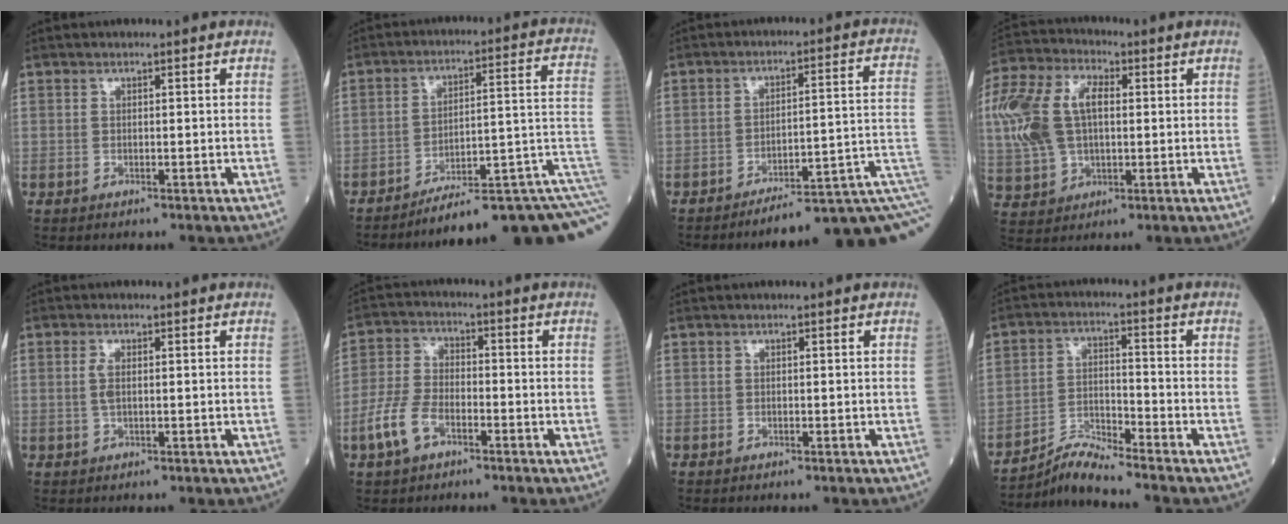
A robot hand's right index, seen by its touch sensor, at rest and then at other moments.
{"total": 17.6, "force": [-13.5, 0.6, 11.2], "torque": [-0.065, 0.055, -0.184]}
{"total": 14.0, "force": [-11.0, -0.7, 8.6], "torque": [-0.044, 0.043, -0.147]}
{"total": 15.5, "force": [2.0, 9.3, 12.2], "torque": [-0.296, 0.029, 0.043]}
{"total": 2.0, "force": [0.3, 0.8, 1.9], "torque": [-0.043, 0.000, 0.007]}
{"total": 7.1, "force": [-3.5, 3.8, 4.8], "torque": [-0.115, 0.007, -0.072]}
{"total": 0.0}
{"total": 5.8, "force": [-5.6, -1.2, 1.0], "torque": [-0.030, -0.013, -0.104]}